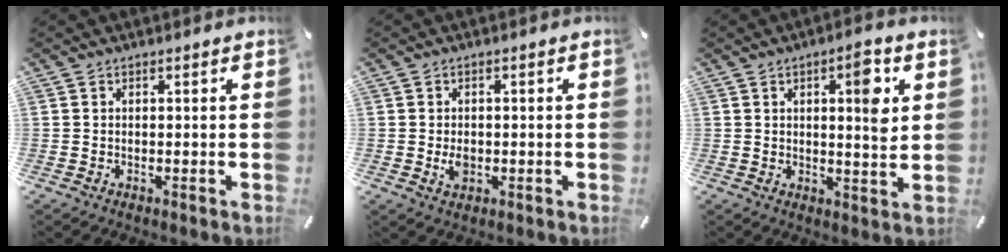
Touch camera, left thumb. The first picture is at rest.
{"total": 3.2, "force": [-0.6, 2.2, 2.1], "torque": [-0.046, 0.000, -0.012]}
{"total": 8.5, "force": [3.1, 2.4, 7.6], "torque": [-0.094, -0.019, 0.039]}